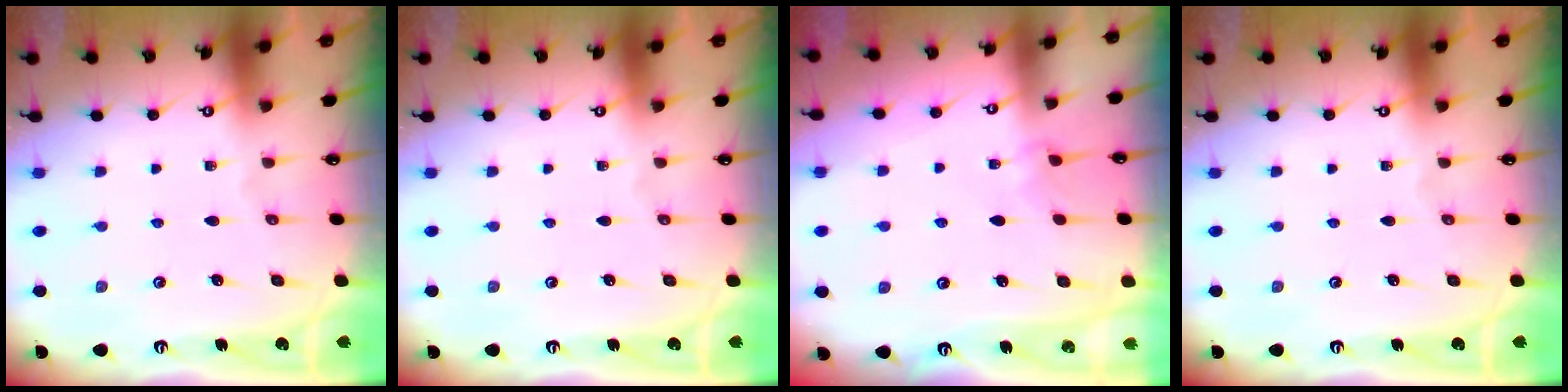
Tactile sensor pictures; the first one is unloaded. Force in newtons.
{"total": 0.0}
{"total": 2.8, "press": 2.8, "slide": 0.3}
{"total": 0.0}